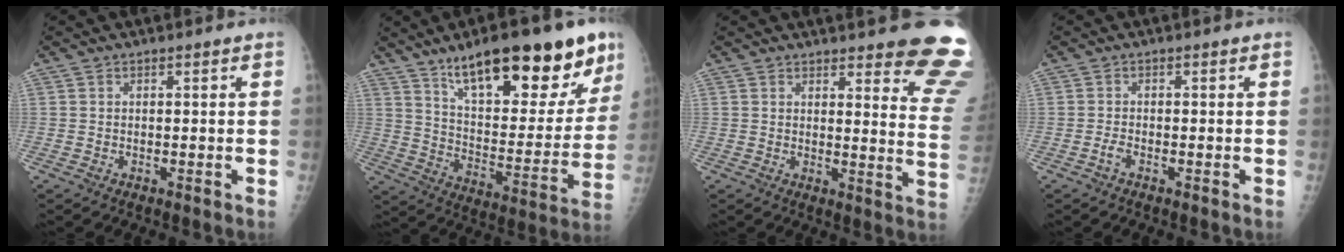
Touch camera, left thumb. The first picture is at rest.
{"total": 26.1, "force": [16.6, 8.6, 18.3], "torque": [-0.224, -0.052, 0.258]}
{"total": 13.8, "force": [11.6, 2.7, 7.0], "torque": [-0.046, -0.097, 0.115]}
{"total": 1.2, "force": [-0.8, 0.5, 0.9], "torque": [-0.018, 0.001, -0.017]}